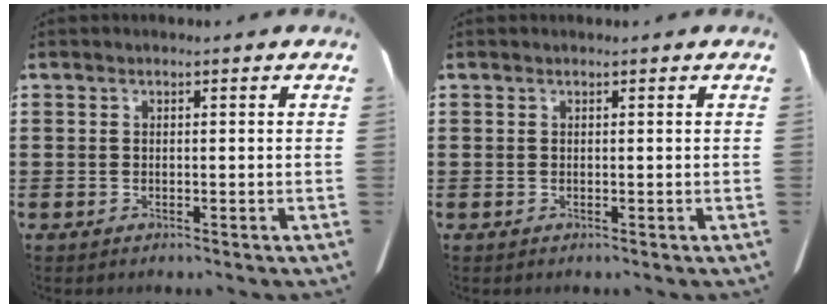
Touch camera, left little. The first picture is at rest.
{"total": 0.0}